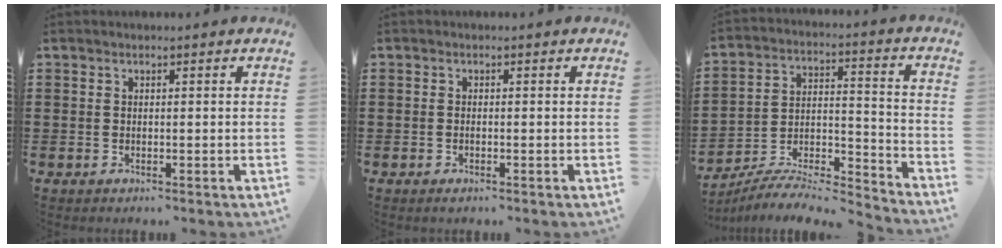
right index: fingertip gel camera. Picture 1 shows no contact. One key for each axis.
{"total": 0.6, "fx": -0.3, "fy": -0.1, "fz": 0.5, "tx": -0.011, "ty": -0.007, "tz": -0.003}
{"total": 6.8, "fx": -6.4, "fy": 1.1, "fz": 2.1, "tx": -0.040, "ty": 0.000, "tz": -0.129}